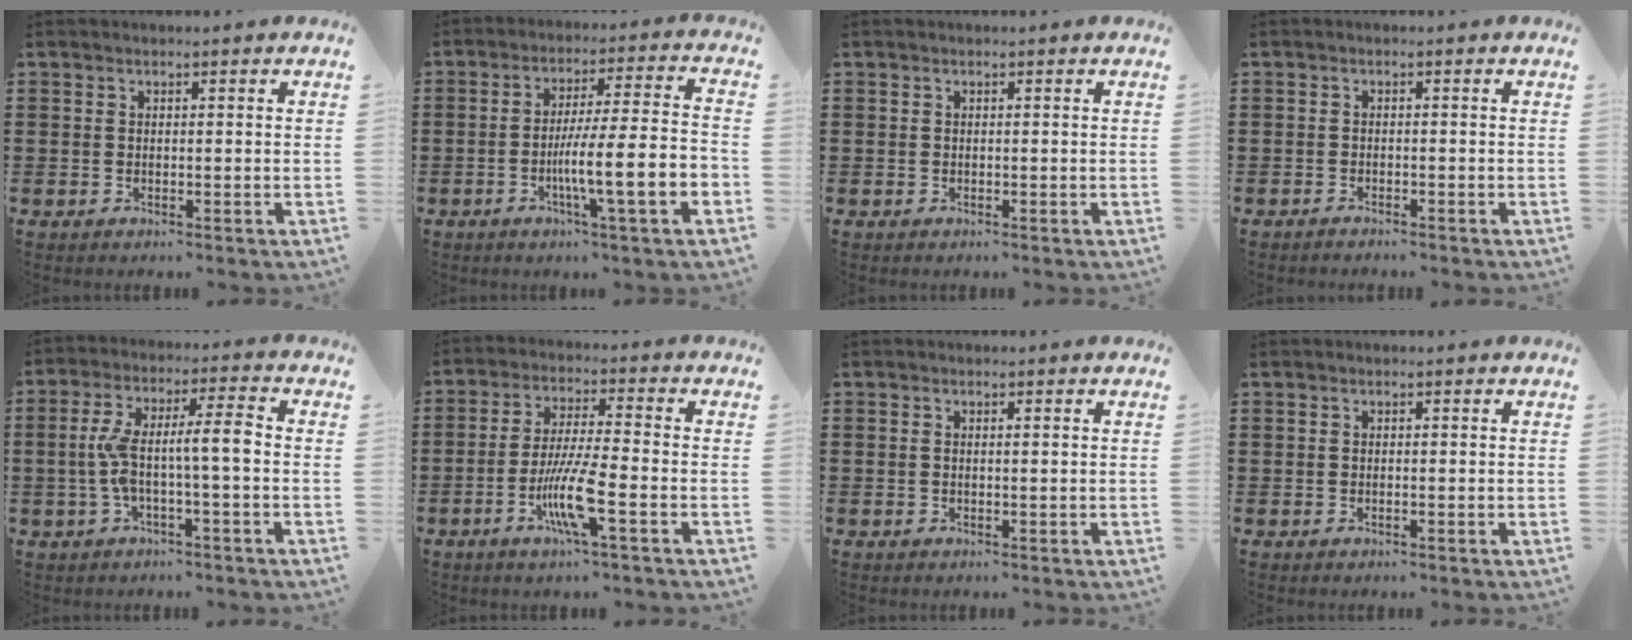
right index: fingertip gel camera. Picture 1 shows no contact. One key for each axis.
{"total": 10.1, "fx": -3.7, "fy": 0.5, "fz": 9.3, "tx": -0.148, "ty": -0.008, "tz": -0.069}
{"total": 0.0}
{"total": 1.0, "fx": -1.0, "fy": 0.0, "fz": 0.1, "tx": -0.004, "ty": 0.000, "tz": -0.020}
{"total": 8.2, "fx": -0.8, "fy": 1.2, "fz": 8.0, "tx": -0.159, "ty": -0.001, "tz": -0.023}
{"total": 9.0, "fx": -3.6, "fy": 0.9, "fz": 8.2, "tx": -0.174, "ty": -0.017, "tz": -0.072}
{"total": 0.5, "fx": 0.0, "fy": 0.0, "fz": 0.5, "tx": -0.011, "ty": -0.002, "tz": 0.001}
{"total": 0.0}